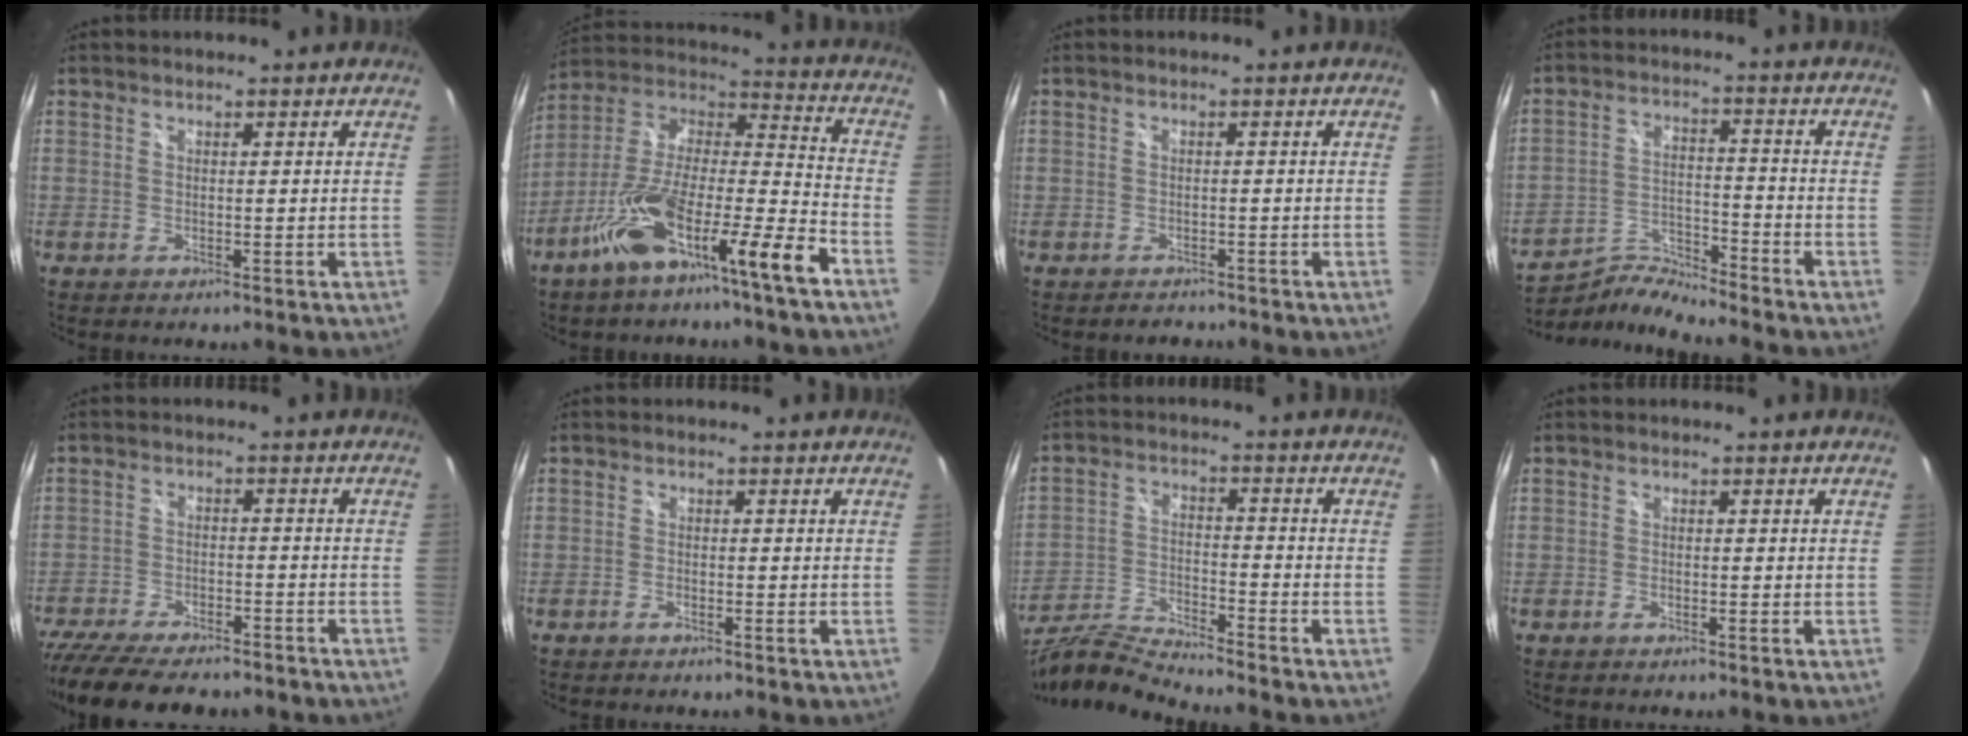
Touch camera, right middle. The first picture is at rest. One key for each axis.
{"total": 18.8, "fx": -11.5, "fy": 2.0, "fz": 14.7, "tx": -0.254, "ty": -0.009, "tz": -0.208}
{"total": 1.9, "fx": -1.8, "fy": 0.8, "fz": 0.2, "tx": -0.006, "ty": -0.004, "tz": -0.025}
{"total": 7.8, "fx": -7.7, "fy": -0.5, "fz": 1.0, "tx": -0.029, "ty": 0.012, "tz": -0.151}
{"total": 17.8, "fx": -14.6, "fy": 5.1, "fz": 8.8, "tx": -0.186, "ty": -0.042, "tz": -0.225}
{"total": 1.0, "fx": -0.8, "fy": -0.1, "fz": 0.6, "tx": -0.017, "ty": 0.001, "tz": -0.020}
{"total": 10.5, "fx": -9.8, "fy": -0.8, "fz": 3.6, "tx": -0.076, "ty": -0.014, "tz": -0.190}
{"total": 0.8, "fx": -0.6, "fy": -0.1, "fz": 0.4, "tx": -0.010, "ty": 0.001, "tz": -0.015}